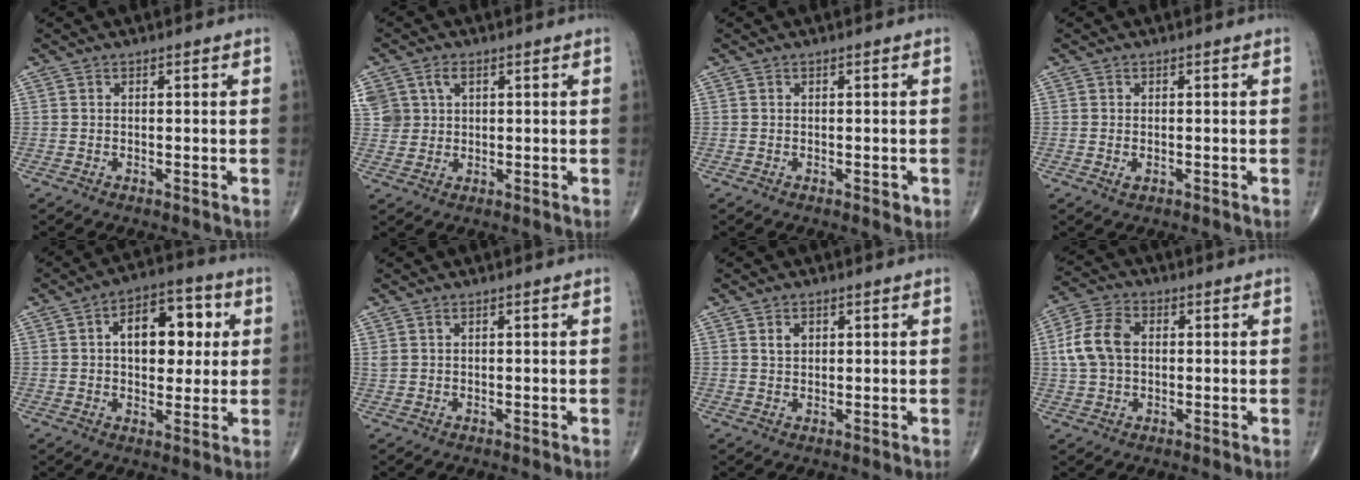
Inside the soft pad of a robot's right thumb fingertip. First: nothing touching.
{"total": 5.1, "force": [2.2, 3.9, 2.6], "torque": [-0.035, -0.001, 0.048]}
{"total": 1.1, "force": [-0.3, 0.7, 0.8], "torque": [-0.007, -0.001, -0.004]}
{"total": 1.1, "force": [-0.2, 0.7, 0.8], "torque": [-0.016, -0.002, -0.001]}
{"total": 12.9, "force": [2.6, 7.7, 10.0], "torque": [-0.104, 0.013, 0.035]}
{"total": 1.1, "force": [0.8, 0.5, 0.6], "torque": [-0.012, 0.009, 0.019]}
{"total": 2.4, "force": [1.0, 1.7, 1.4], "torque": [-0.016, -0.004, 0.019]}
{"total": 9.2, "force": [1.0, 6.3, 6.6], "torque": [-0.133, 0.017, 0.018]}